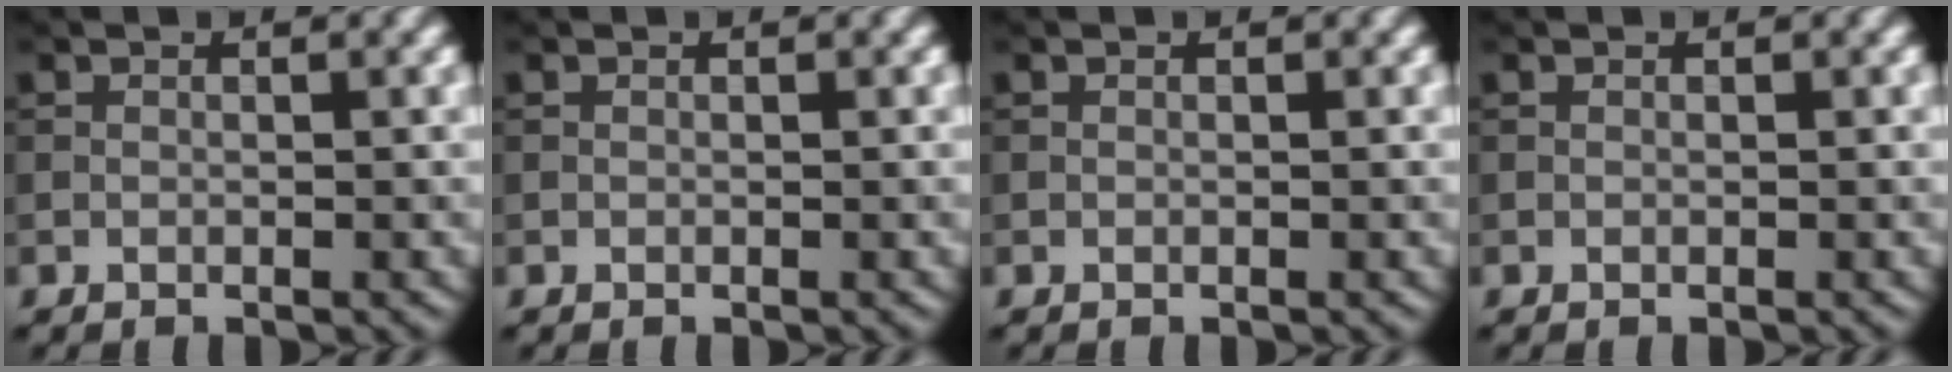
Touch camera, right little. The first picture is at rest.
{"total": 0.0}
{"total": 0.0}
{"total": 0.0}